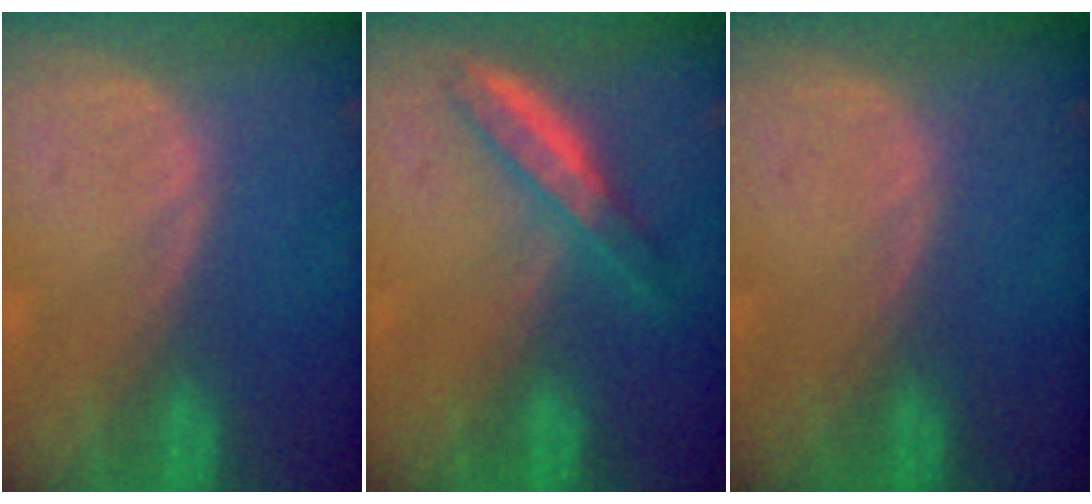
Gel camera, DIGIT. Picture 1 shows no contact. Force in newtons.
{"total": 5.1, "press": 4.6, "slide": 2.2}
{"total": 0.0}